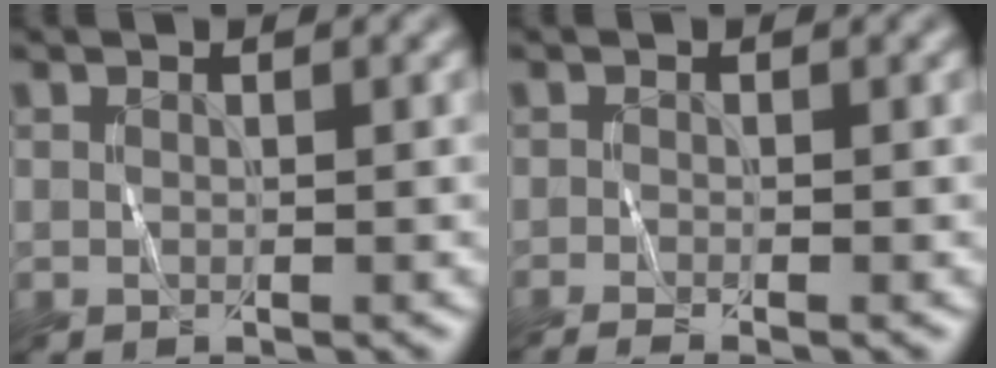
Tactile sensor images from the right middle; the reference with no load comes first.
{"total": 2.9, "force": [-1.7, 0.7, 2.2], "torque": [-0.037, -0.007, -0.033]}